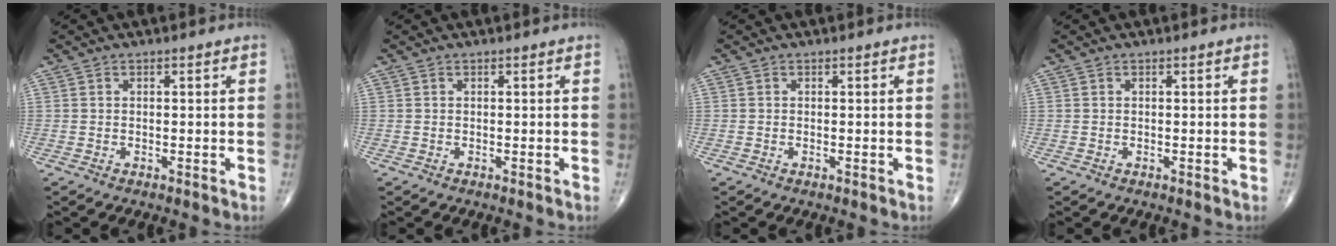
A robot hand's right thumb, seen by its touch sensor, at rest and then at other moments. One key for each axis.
{"total": 0.0}
{"total": 0.0}
{"total": 0.0}